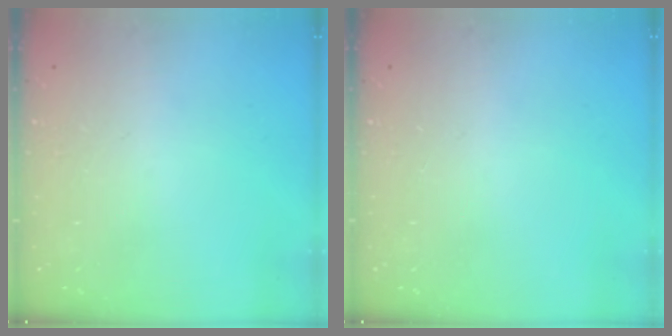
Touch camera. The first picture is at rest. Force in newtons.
{"total": 0.0}